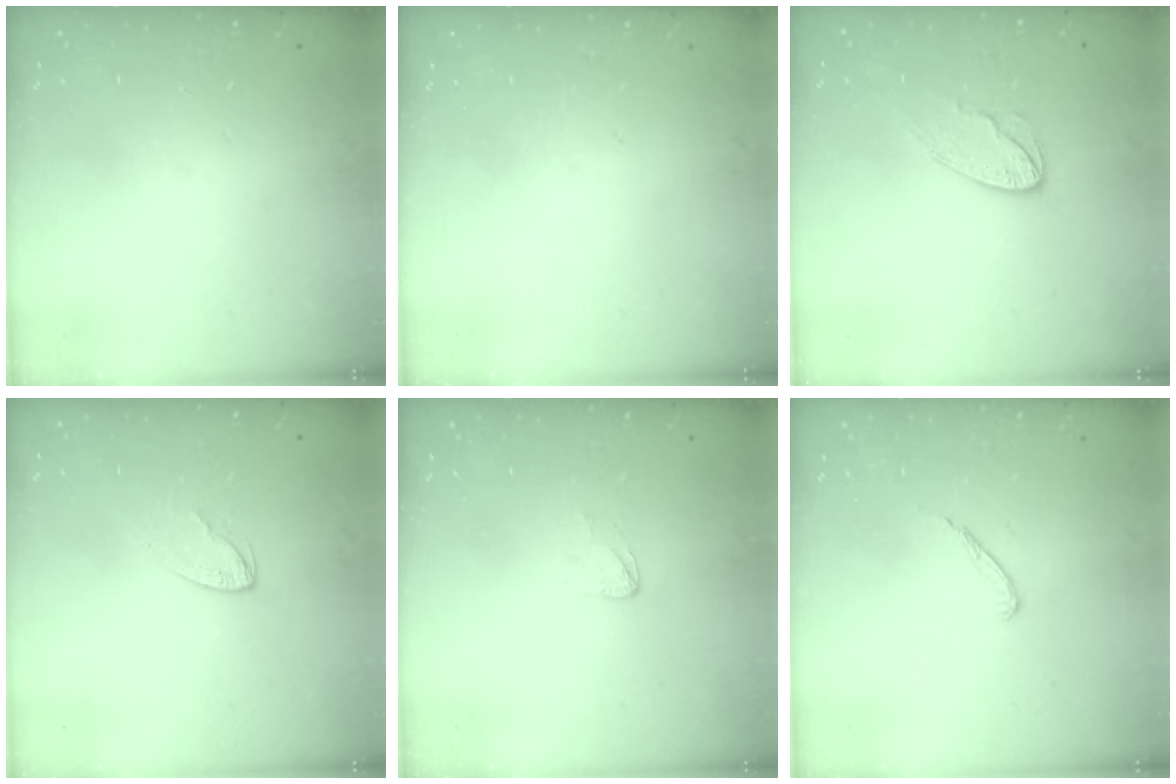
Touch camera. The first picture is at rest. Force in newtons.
{"total": 0.0}
{"total": 8.4, "press": 8.4, "slide": 0.1}
{"total": 4.4, "press": 4.4, "slide": 0.4}
{"total": 2.4, "press": 2.4, "slide": 0.2}
{"total": 3.6, "press": 3.6, "slide": 0.3}